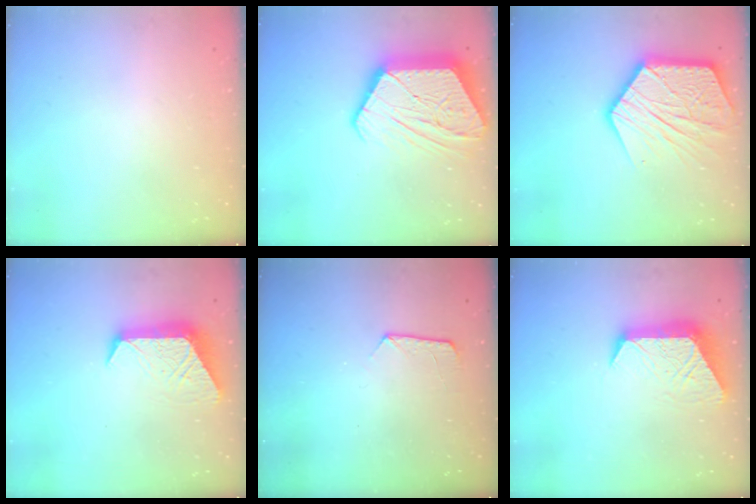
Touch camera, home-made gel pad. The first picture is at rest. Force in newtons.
{"total": 20.5, "press": 20.5, "slide": 1.6}
{"total": 20.8, "press": 20.7, "slide": 1.6}
{"total": 10.8, "press": 10.8, "slide": 1.0}
{"total": 7.3, "press": 7.3, "slide": 0.7}
{"total": 11.7, "press": 11.7, "slide": 0.9}